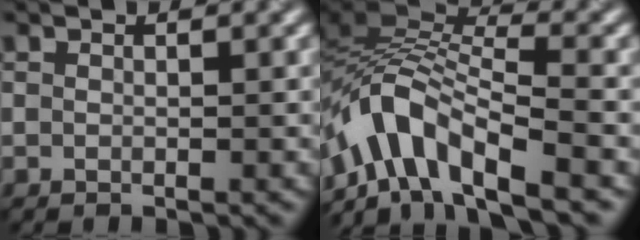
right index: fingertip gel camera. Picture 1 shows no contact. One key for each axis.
{"total": 9.1, "fx": -5.7, "fy": 3.6, "fz": 6.2, "tx": -0.103, "ty": 0.009, "tz": -0.119}